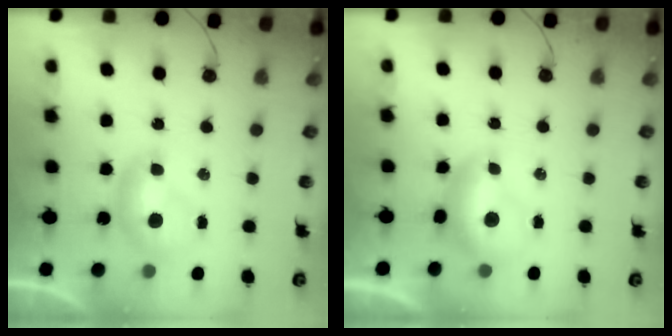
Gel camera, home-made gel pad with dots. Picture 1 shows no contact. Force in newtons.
{"total": 0.7, "press": 0.6, "slide": 0.4}